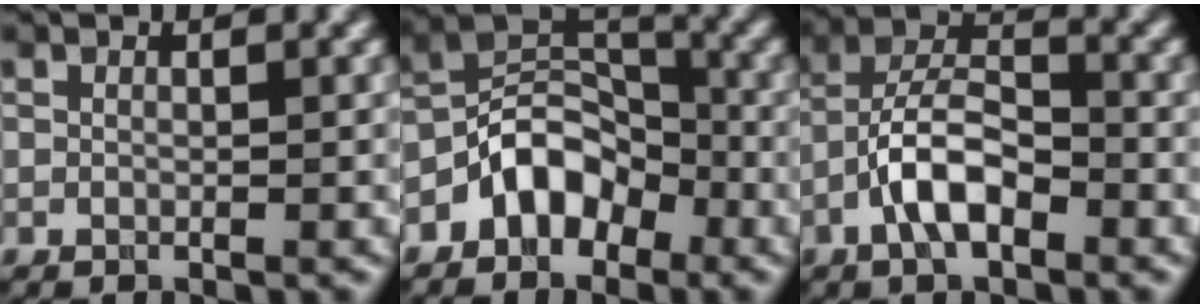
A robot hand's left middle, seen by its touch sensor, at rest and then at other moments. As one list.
[{"total": 5.2, "force": [-3.0, 3.3, 2.6], "torque": [-0.028, 0.014, -0.063]}, {"total": 5.3, "force": [-2.6, 2.3, 4.0], "torque": [-0.068, 0.016, -0.054]}]